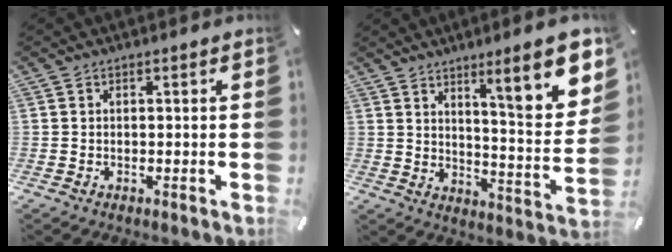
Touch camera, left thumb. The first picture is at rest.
{"total": 15.8, "force": [9.6, 3.5, 12.1], "torque": [-0.158, -0.074, 0.149]}